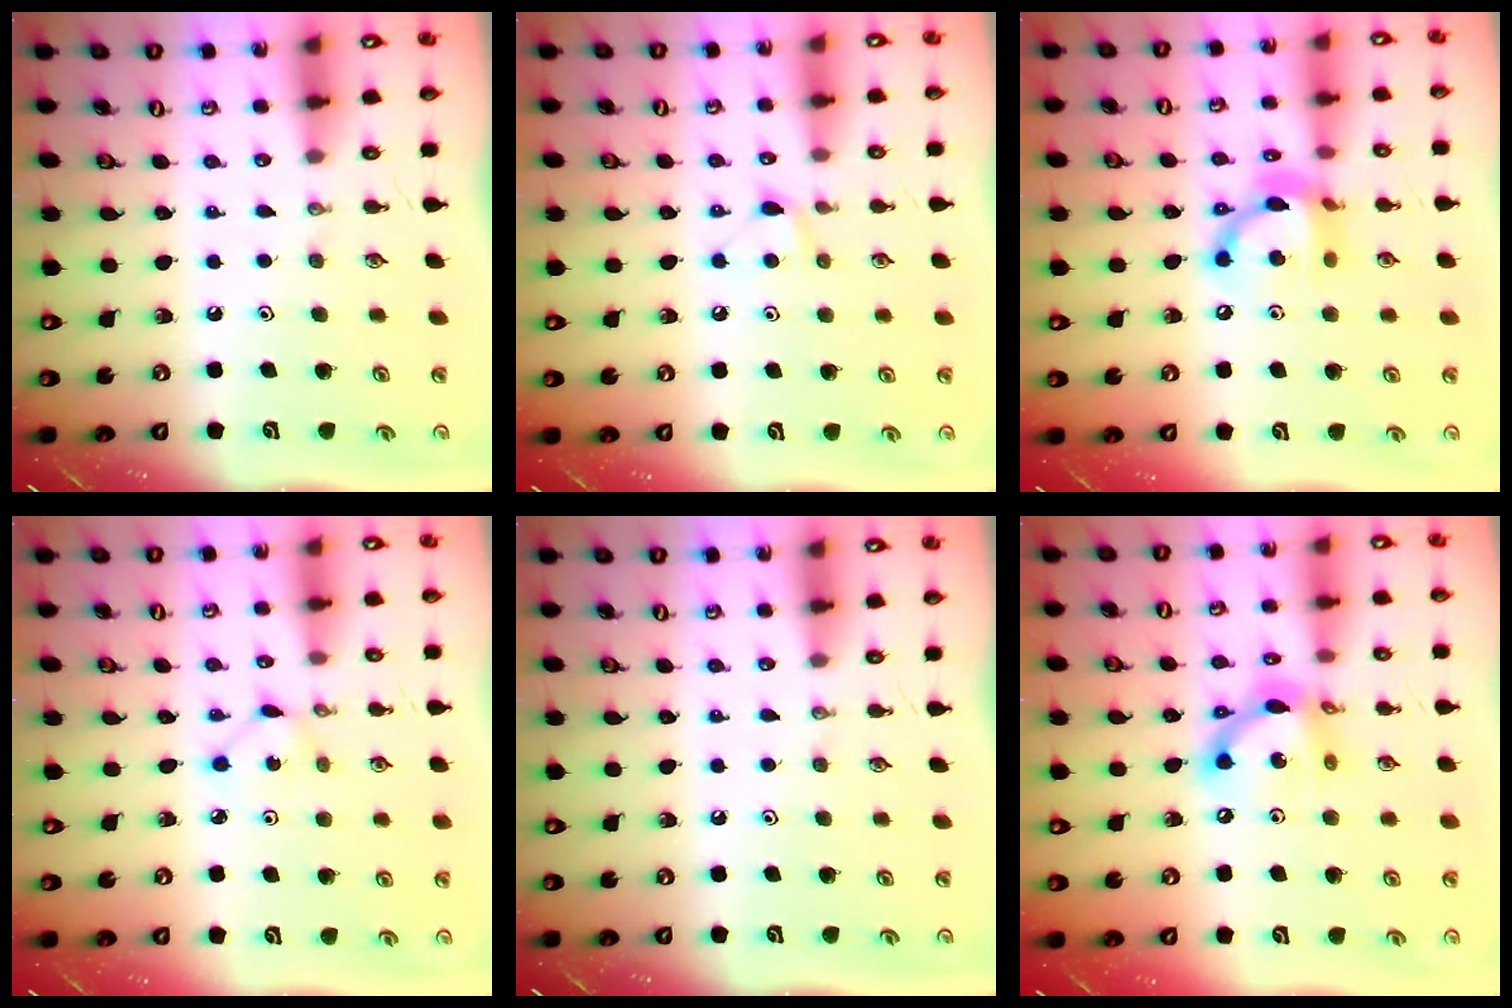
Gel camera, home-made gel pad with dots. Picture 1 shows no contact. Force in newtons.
{"total": 6.9, "press": 6.8, "slide": 0.7}
{"total": 13.0, "press": 13.0, "slide": 1.0}
{"total": 1.3, "press": 1.3, "slide": 0.2}
{"total": 0.0}
{"total": 12.9, "press": 12.8, "slide": 1.0}